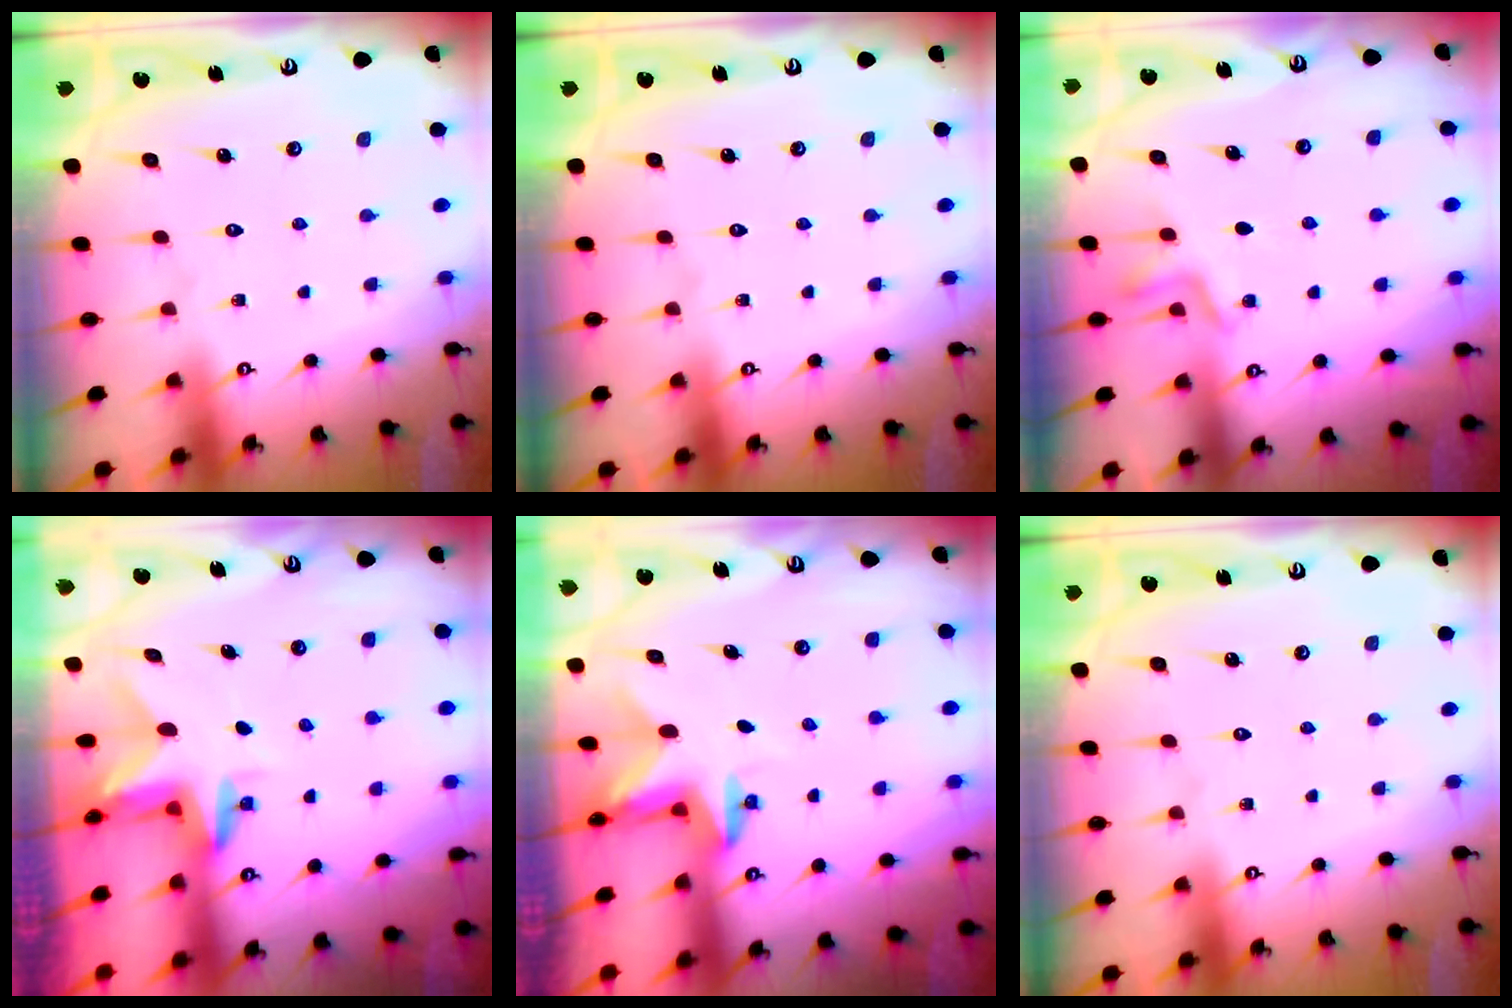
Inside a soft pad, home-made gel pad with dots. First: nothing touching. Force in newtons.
{"total": 0.0}
{"total": 3.8, "press": 3.6, "slide": 1.4}
{"total": 2.9, "press": 2.9, "slide": 0.2}
{"total": 2.4, "press": 2.4, "slide": 0.4}
{"total": 0.0}